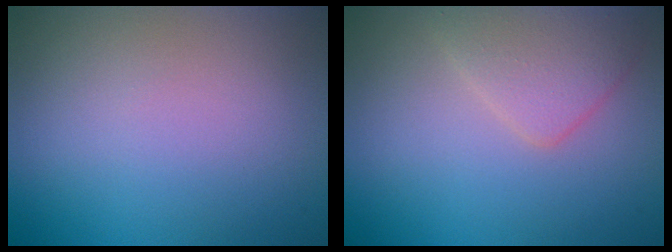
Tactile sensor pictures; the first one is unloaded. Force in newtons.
{"total": 2.8, "press": 2.8, "slide": 0.1}